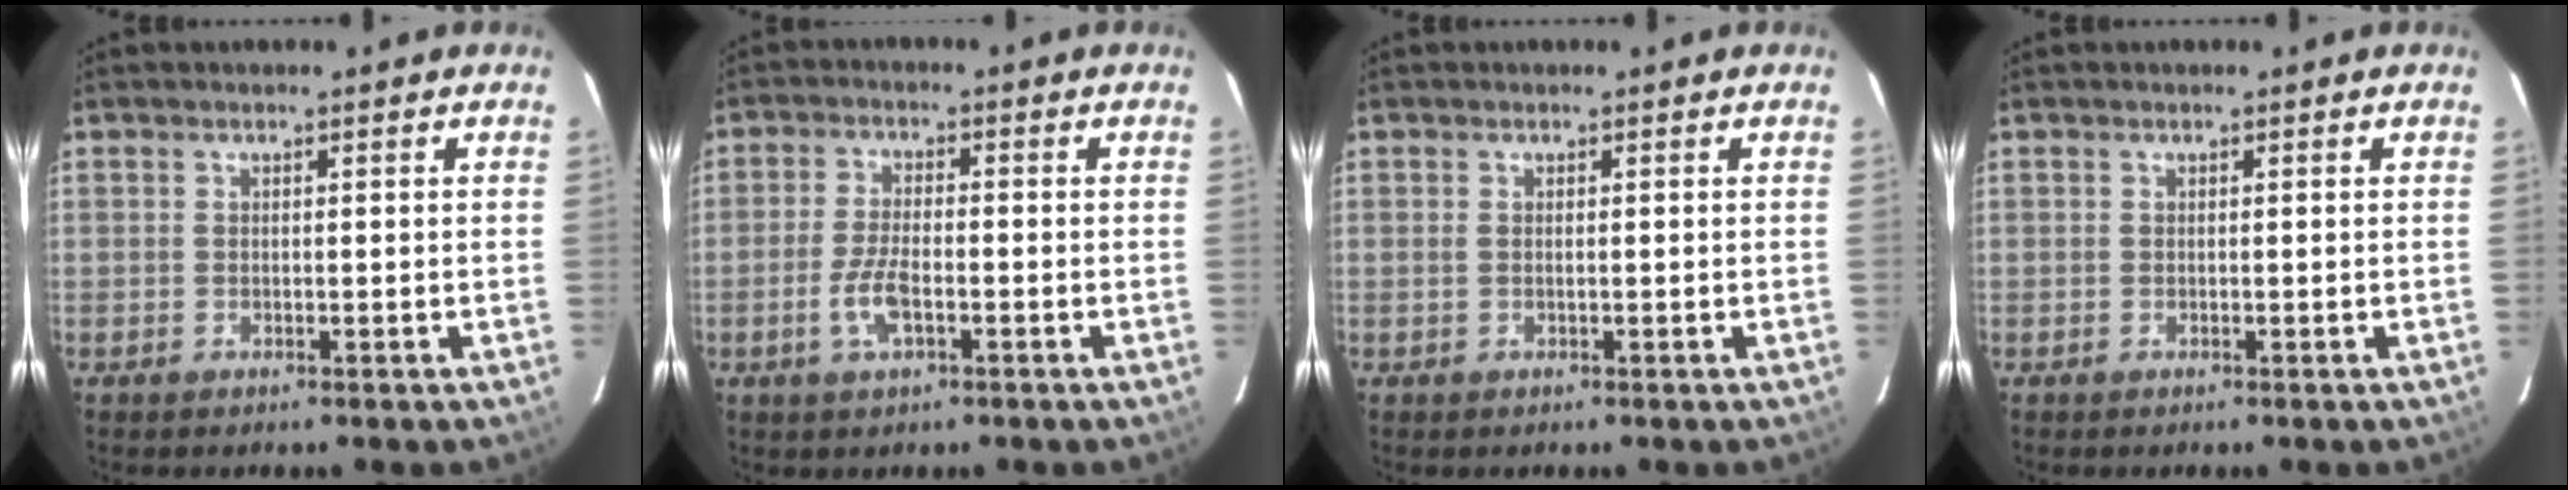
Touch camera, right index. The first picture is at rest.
{"total": 5.7, "force": [-2.2, 1.9, 4.9], "torque": [-0.107, -0.002, -0.042]}
{"total": 0.6, "force": [0.1, -0.1, 0.6], "torque": [-0.016, 0.001, 0.002]}
{"total": 0.0}